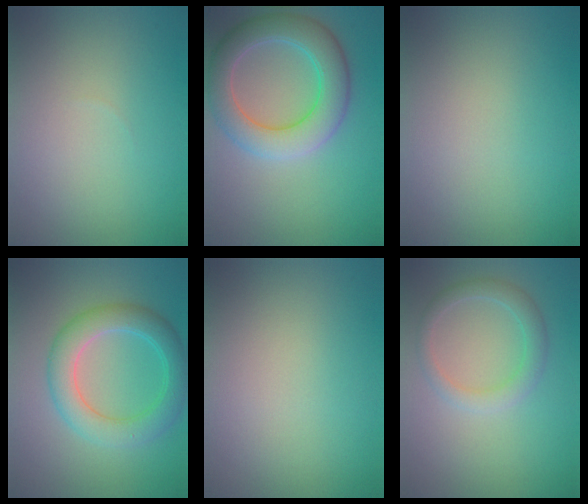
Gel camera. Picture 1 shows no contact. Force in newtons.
{"total": 6.6, "press": 6.6, "slide": 0.3}
{"total": 0.0}
{"total": 5.0, "press": 5.0, "slide": 0.1}
{"total": 0.0}
{"total": 2.4, "press": 2.4, "slide": 0.1}